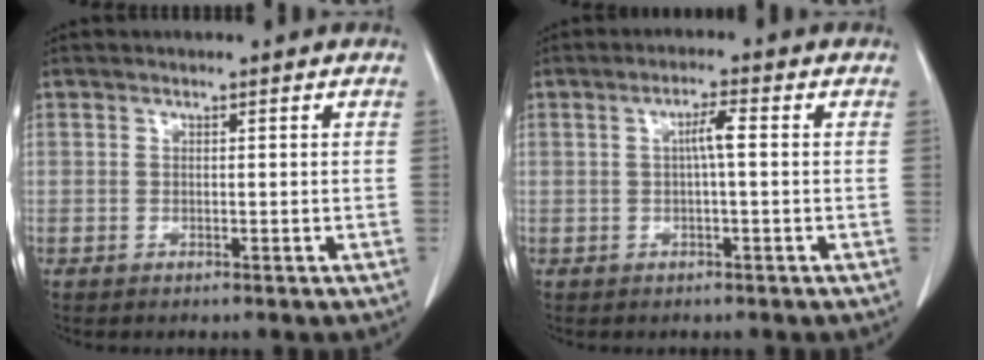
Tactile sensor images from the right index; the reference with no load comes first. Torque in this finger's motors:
{"motor_torque": [0.35, -0.09, 0.08, 0.05]}